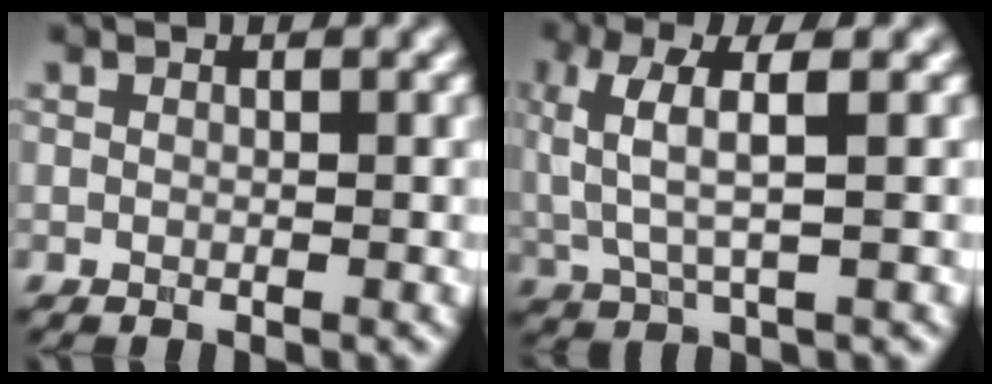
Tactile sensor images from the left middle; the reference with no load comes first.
{"total": 5.2, "force": [1.2, 1.6, 4.8], "torque": [-0.113, 0.003, 0.023]}